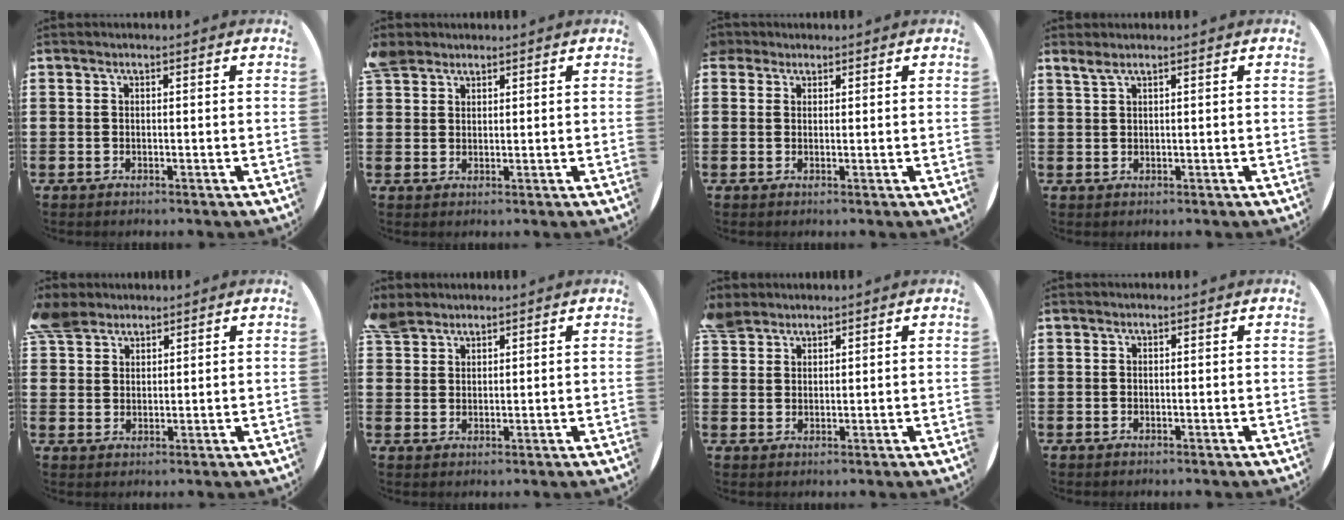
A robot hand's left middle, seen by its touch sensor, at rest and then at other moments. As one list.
[{"total": 2.7, "force": [2.3, 1.3, 0.3], "torque": [-0.012, 0.005, 0.047]}, {"total": 1.2, "force": [1.0, 0.6, 0.0], "torque": [-0.002, 0.004, 0.019]}, {"total": 1.2, "force": [0.9, 0.0, 0.8], "torque": [-0.017, 0.001, 0.016]}, {"total": 4.5, "force": [3.8, 2.3, 0.7], "torque": [-0.028, -0.001, 0.076]}, {"total": 3.2, "force": [2.9, 1.3, 0.3], "torque": [-0.014, -0.001, 0.058]}, {"total": 2.9, "force": [2.7, 1.2, 0.1], "torque": [-0.010, 0.000, 0.054]}, {"total": 0.0}]